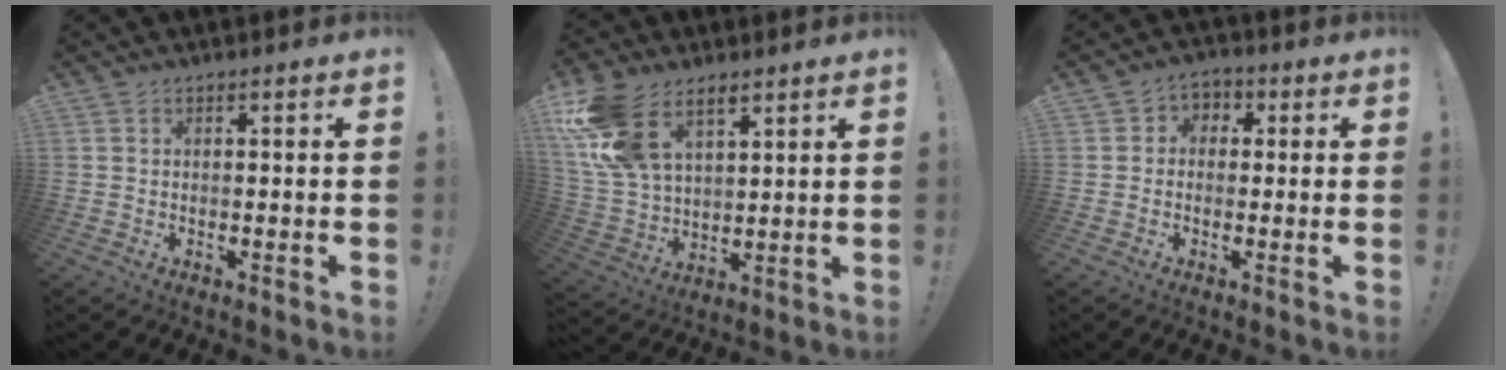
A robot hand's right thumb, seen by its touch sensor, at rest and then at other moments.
{"total": 15.8, "force": [8.8, 9.5, 9.1], "torque": [-0.186, -0.036, 0.171]}
{"total": 3.8, "force": [-1.4, 3.2, 1.5], "torque": [-0.019, 0.014, -0.026]}